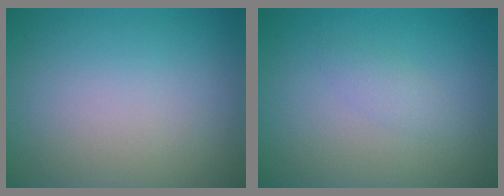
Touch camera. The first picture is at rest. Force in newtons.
{"total": 1.1, "press": 1.1, "slide": 0.0}